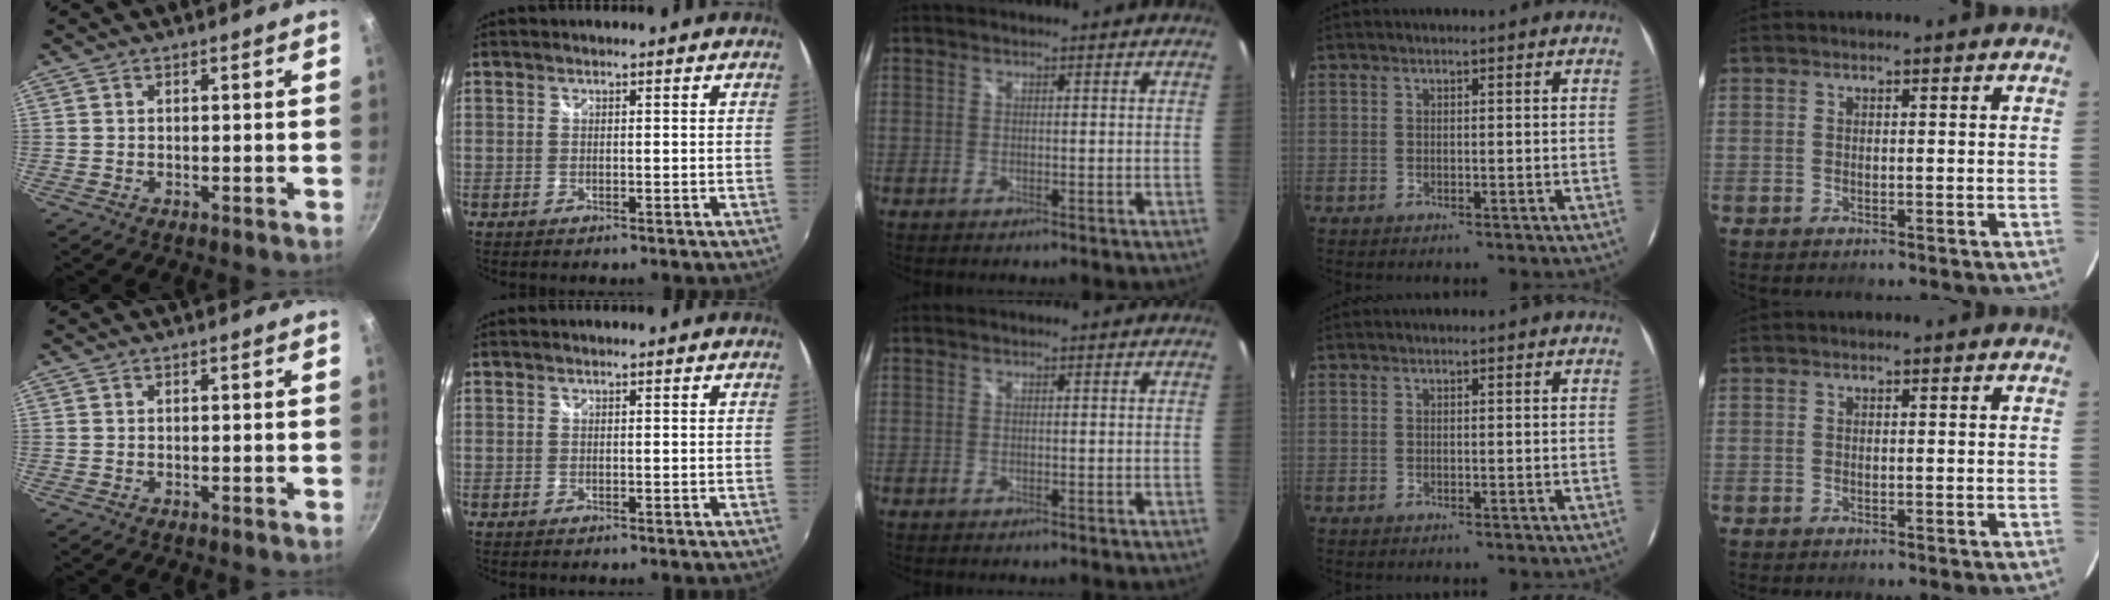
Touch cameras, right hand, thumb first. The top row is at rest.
{}